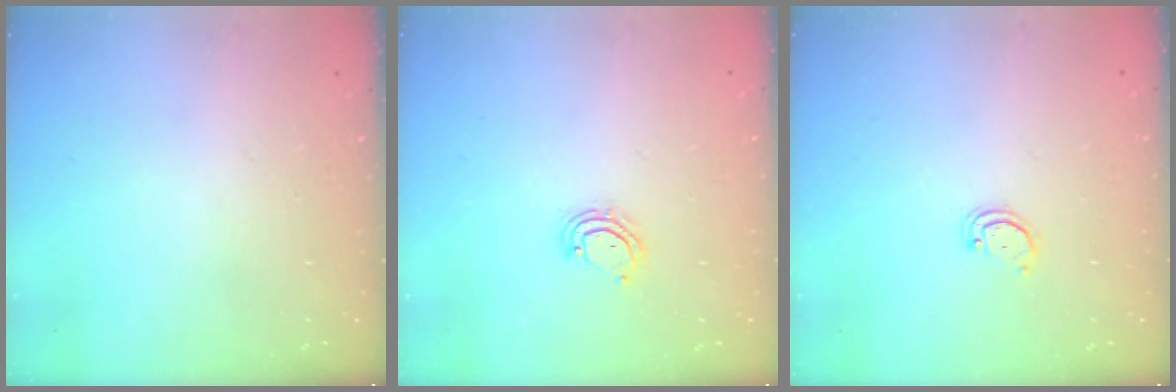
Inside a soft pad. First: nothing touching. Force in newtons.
{"total": 4.6, "press": 4.6, "slide": 0.3}
{"total": 2.2, "press": 2.2, "slide": 0.2}